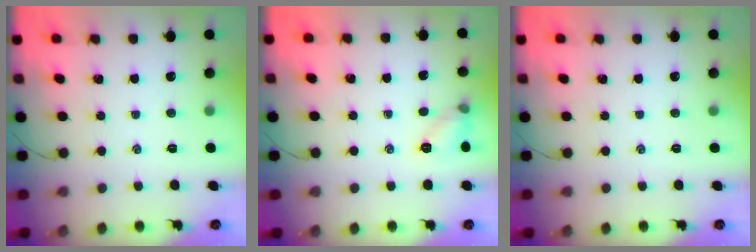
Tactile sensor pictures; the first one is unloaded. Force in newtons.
{"total": 6.9, "press": 6.7, "slide": 1.5}
{"total": 0.0}